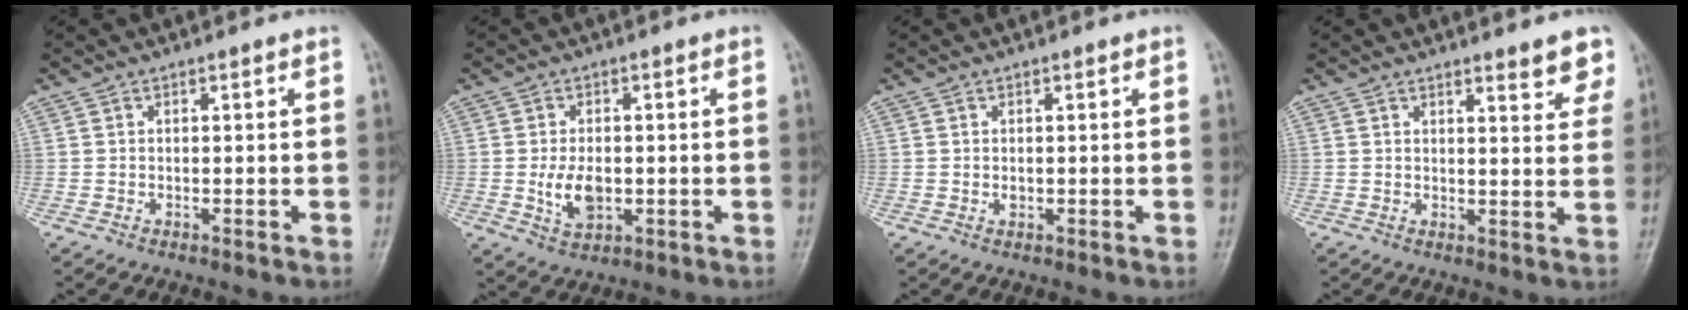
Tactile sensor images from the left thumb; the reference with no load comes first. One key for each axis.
{"total": 6.1, "fx": -0.7, "fy": 3.8, "fz": 4.7, "tx": -0.076, "ty": -0.006, "tz": -0.007}
{"total": 0.7, "fx": 0.0, "fy": 0.6, "fz": 0.4, "tx": -0.005, "ty": 0.000, "tz": 0.001}
{"total": 5.2, "fx": 4.0, "fy": 1.4, "fz": 3.1, "tx": -0.020, "ty": -0.024, "tz": 0.044}